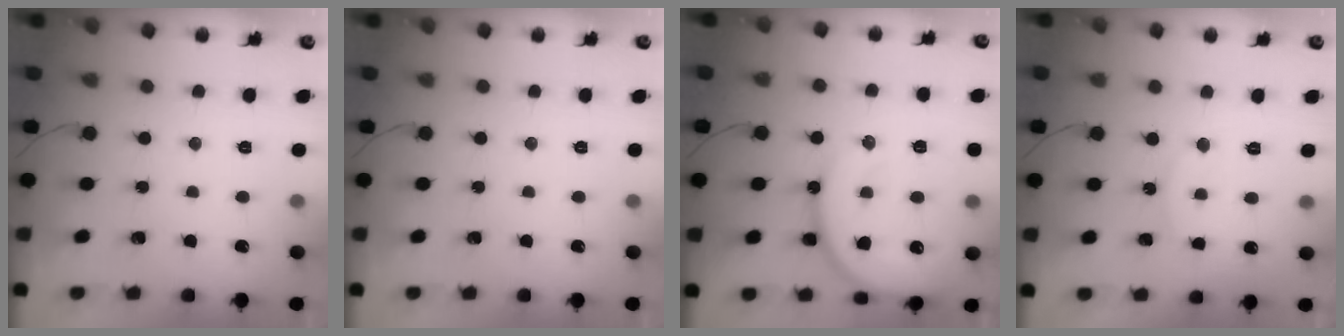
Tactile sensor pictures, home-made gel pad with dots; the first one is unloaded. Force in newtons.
{"total": 0.0}
{"total": 16.6, "press": 16.4, "slide": 2.0}
{"total": 7.7, "press": 7.7, "slide": 0.5}